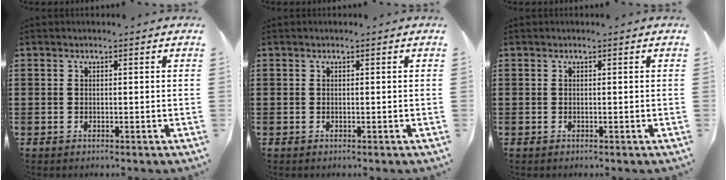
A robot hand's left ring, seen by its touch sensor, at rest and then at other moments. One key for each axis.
{"total": 0.0}
{"total": 0.0}